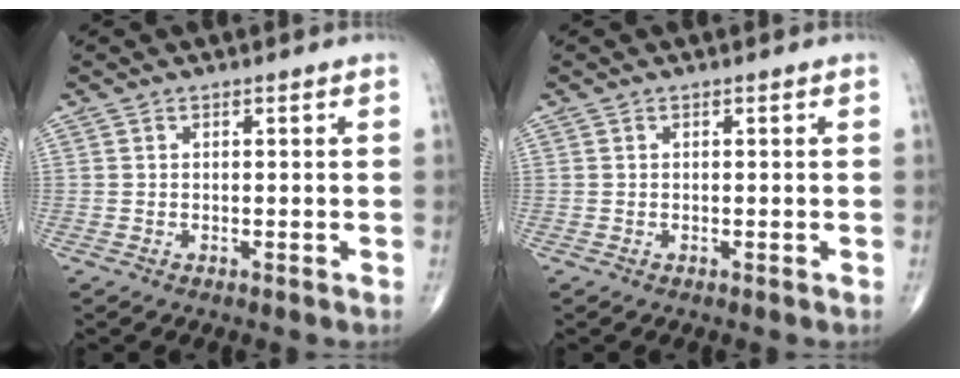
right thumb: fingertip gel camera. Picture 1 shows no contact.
{"total": 0.0}